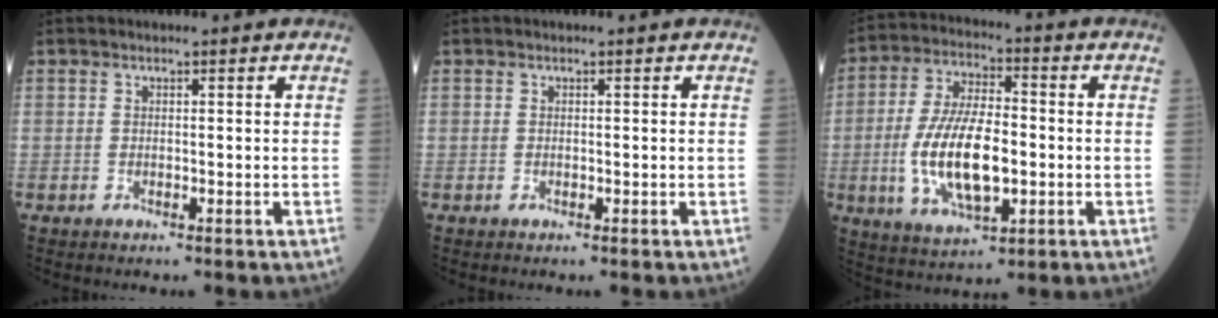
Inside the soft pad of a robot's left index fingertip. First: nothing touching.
{"total": 0.0}
{"total": 13.3, "force": [-2.2, 5.0, 12.1], "torque": [-0.250, 0.000, -0.037]}